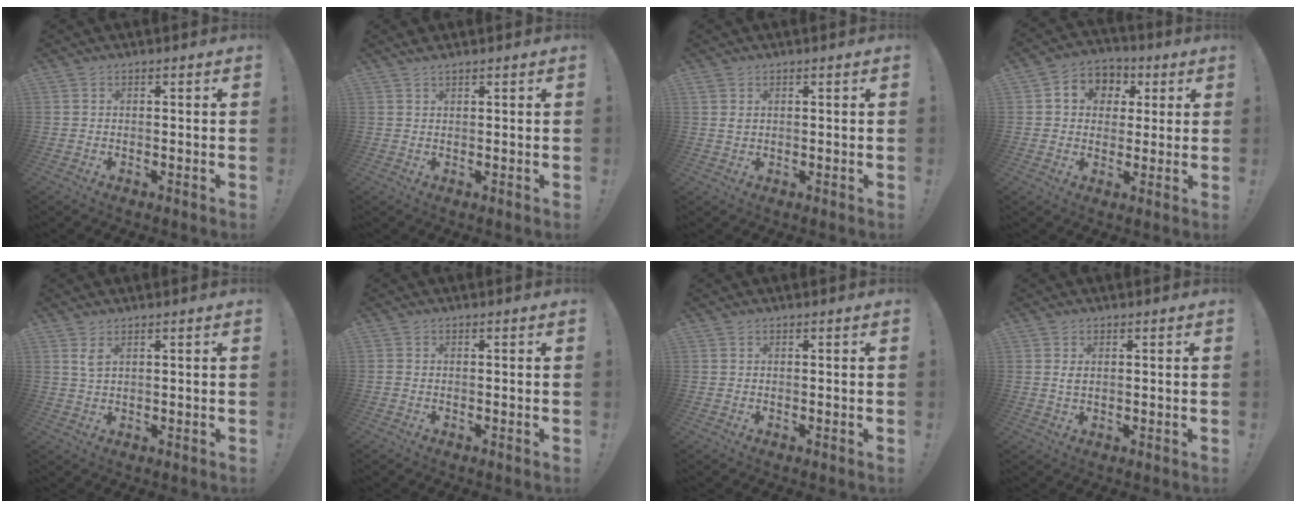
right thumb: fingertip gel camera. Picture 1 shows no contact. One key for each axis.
{"total": 1.4, "fx": 1.2, "fy": 0.2, "fz": 0.6, "tx": -0.006, "ty": -0.005, "tz": 0.021}
{"total": 1.7, "fx": 0.9, "fy": 1.1, "fz": 0.8, "tx": -0.002, "ty": -0.006, "tz": 0.015}
{"total": 8.4, "fx": 1.4, "fy": 7.6, "fz": 3.1, "tx": -0.043, "ty": 0.003, "tz": 0.033}
{"total": 2.6, "fx": 1.3, "fy": 0.8, "fz": 2.1, "tx": -0.029, "ty": -0.005, "tz": 0.021}
{"total": 0.6, "fx": -0.3, "fy": -0.1, "fz": 0.6, "tx": -0.012, "ty": -0.002, "tz": -0.005}
{"total": 0.0}
{"total": 1.7, "fx": 0.6, "fy": 0.9, "fz": 1.3, "tx": -0.026, "ty": 0.002, "tz": 0.010}